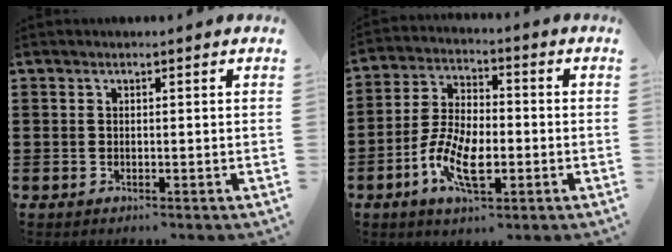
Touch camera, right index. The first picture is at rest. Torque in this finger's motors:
{"motor_torque": [2.14, 0.00, 0.37, 0.21]}